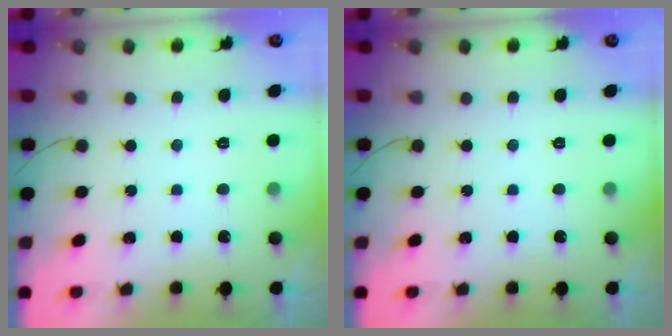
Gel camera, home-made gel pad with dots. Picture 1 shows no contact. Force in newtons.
{"total": 0.0}